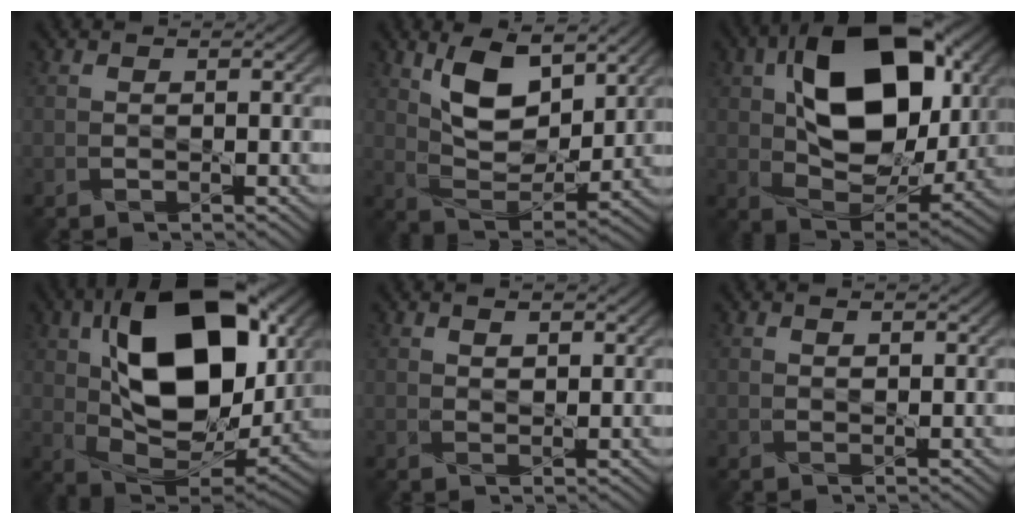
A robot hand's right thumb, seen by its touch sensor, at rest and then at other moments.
{"total": 9.1, "force": [5.1, 4.1, 6.4], "torque": [-0.130, -0.002, 0.097]}
{"total": 16.3, "force": [4.5, 9.8, 12.2], "torque": [-0.217, 0.012, 0.078]}
{"total": 18.0, "force": [5.0, 10.3, 13.9], "torque": [-0.249, 0.016, 0.085]}
{"total": 1.4, "force": [1.1, 0.3, 0.7], "torque": [-0.014, 0.002, 0.023]}
{"total": 0.8, "force": [0.7, 0.1, 0.3], "torque": [-0.006, 0.003, 0.014]}